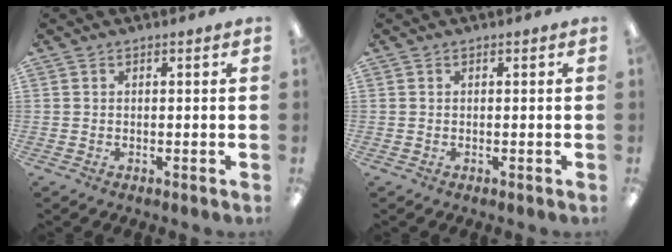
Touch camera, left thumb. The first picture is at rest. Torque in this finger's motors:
{"motor_torque": [0.00, 0.00, 0.01, -0.01, 0.00]}